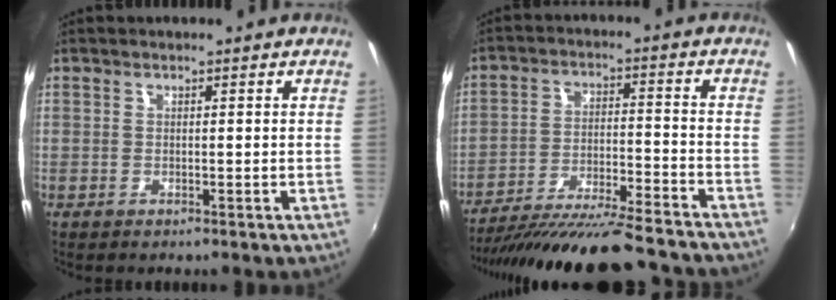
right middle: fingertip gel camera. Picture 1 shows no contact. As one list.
[{"total": 22.3, "force": [-20.0, 2.5, 9.6], "torque": [-0.179, -0.044, -0.299]}]